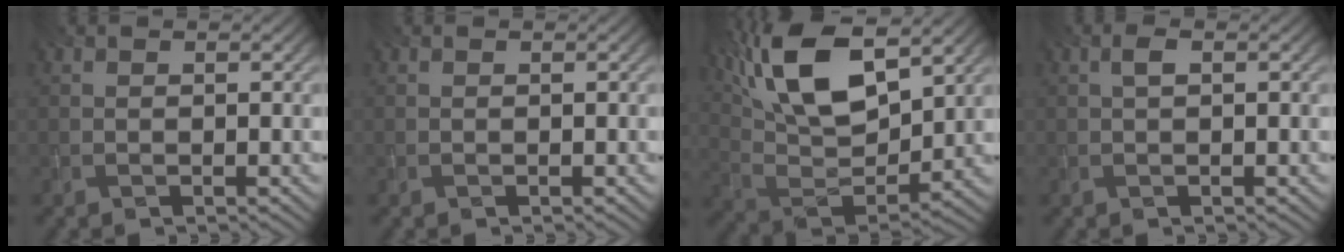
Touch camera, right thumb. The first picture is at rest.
{"total": 0.0}
{"total": 15.3, "force": [8.2, 6.3, 11.3], "torque": [-0.240, 0.008, 0.151]}
{"total": 1.2, "force": [0.3, 0.4, 1.1], "torque": [-0.027, 0.004, 0.005]}